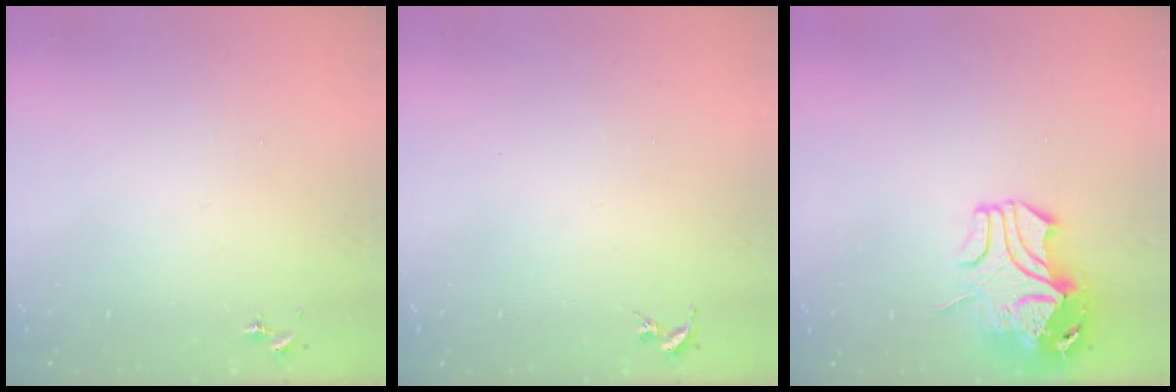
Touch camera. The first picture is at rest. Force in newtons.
{"total": 0.0}
{"total": 12.1, "press": 12.0, "slide": 1.8}